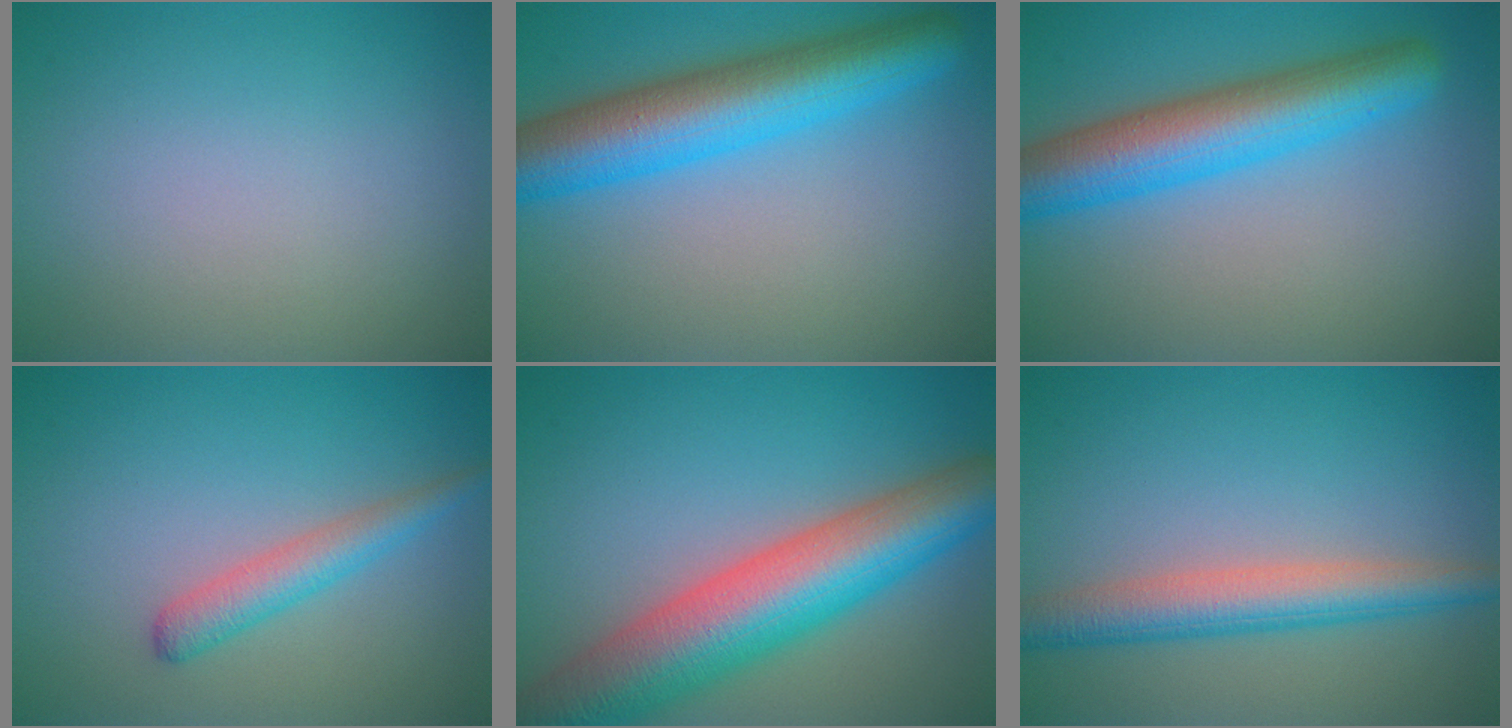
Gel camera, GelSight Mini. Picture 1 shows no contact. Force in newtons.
{"total": 8.6, "press": 8.6, "slide": 0.3}
{"total": 7.6, "press": 7.6, "slide": 0.2}
{"total": 2.7, "press": 2.7, "slide": 0.0}
{"total": 11.4, "press": 11.4, "slide": 0.5}
{"total": 4.8, "press": 4.8, "slide": 0.1}